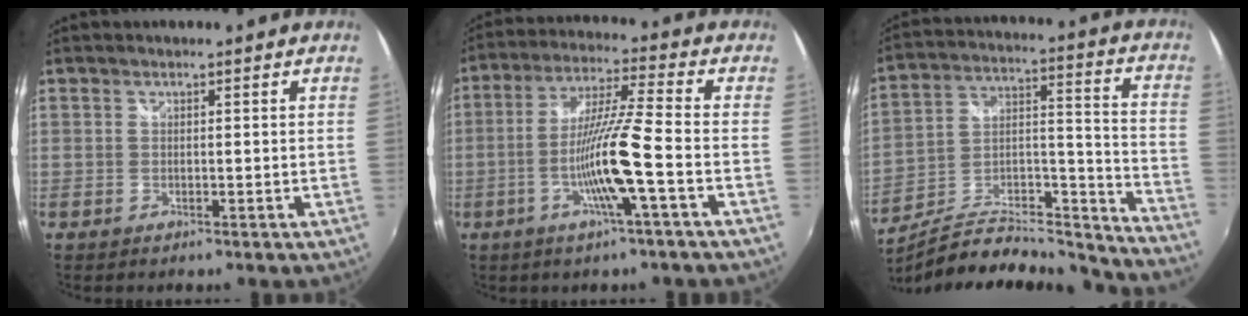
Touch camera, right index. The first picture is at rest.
{"total": 11.7, "force": [-4.2, -1.0, 10.8], "torque": [-0.208, -0.005, -0.082]}
{"total": 19.0, "force": [-16.6, 3.1, 8.7], "torque": [-0.117, -0.001, -0.271]}